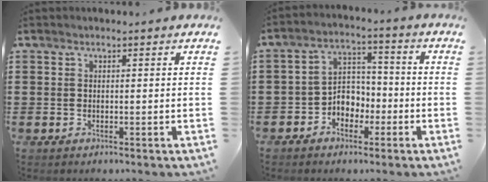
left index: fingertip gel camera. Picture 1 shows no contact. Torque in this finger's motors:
{"motor_torque": [0.22, 0.19, 0.26, 0.05]}